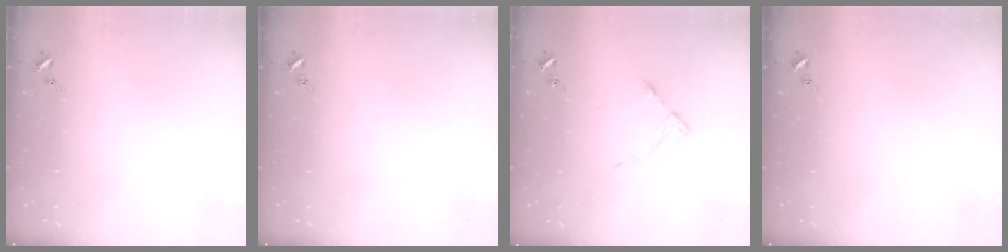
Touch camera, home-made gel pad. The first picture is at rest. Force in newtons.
{"total": 0.0}
{"total": 3.7, "press": 3.6, "slide": 0.4}
{"total": 0.0}